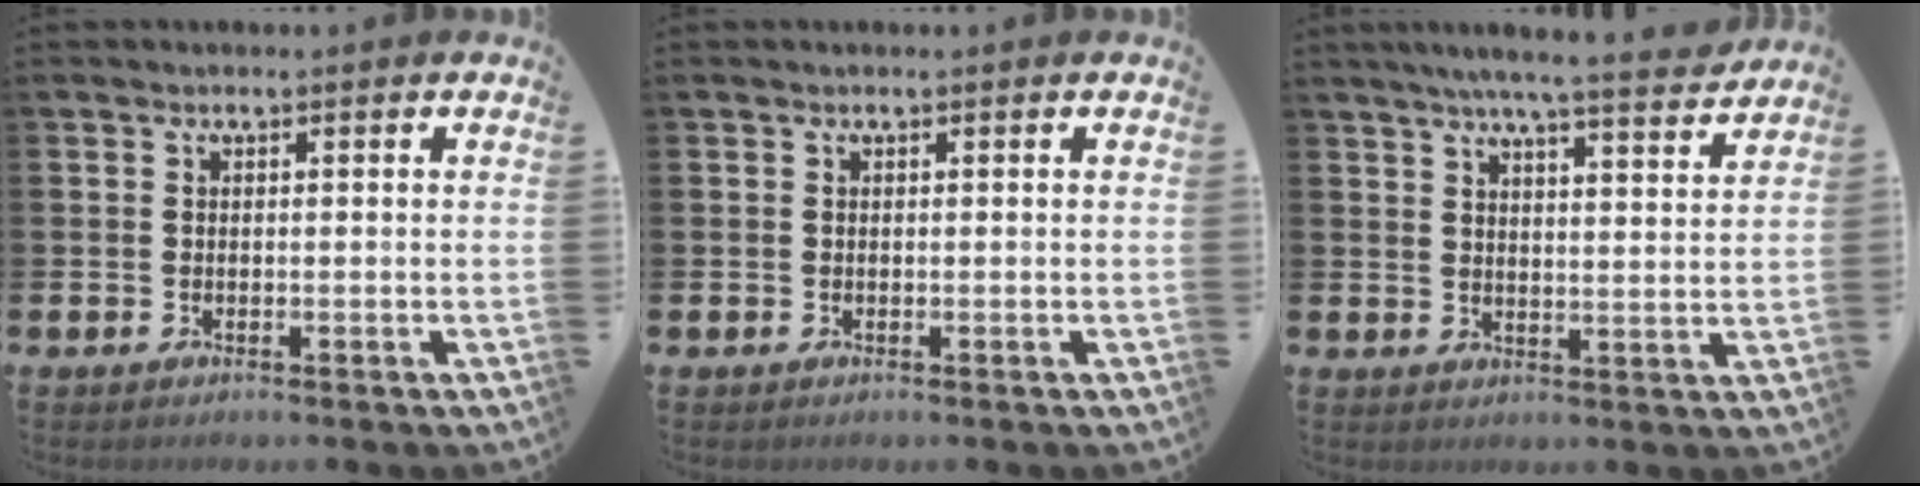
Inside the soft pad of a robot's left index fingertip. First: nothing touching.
{"total": 0.0}
{"total": 6.6, "force": [6.2, -0.4, 2.3], "torque": [-0.048, -0.034, 0.104]}